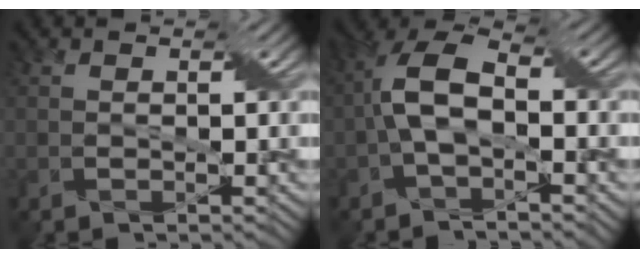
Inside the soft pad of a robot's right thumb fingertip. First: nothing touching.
{"total": 7.2, "force": [-1.1, 3.4, 6.3], "torque": [-0.139, 0.020, -0.029]}